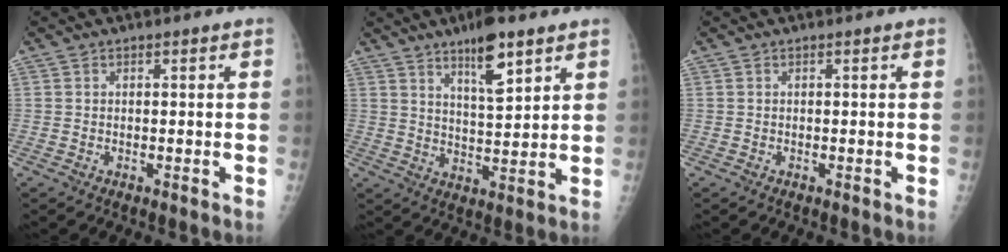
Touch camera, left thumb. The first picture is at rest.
{"total": 9.2, "force": [5.8, 2.4, 6.8], "torque": [-0.100, -0.035, 0.099]}
{"total": 0.0}